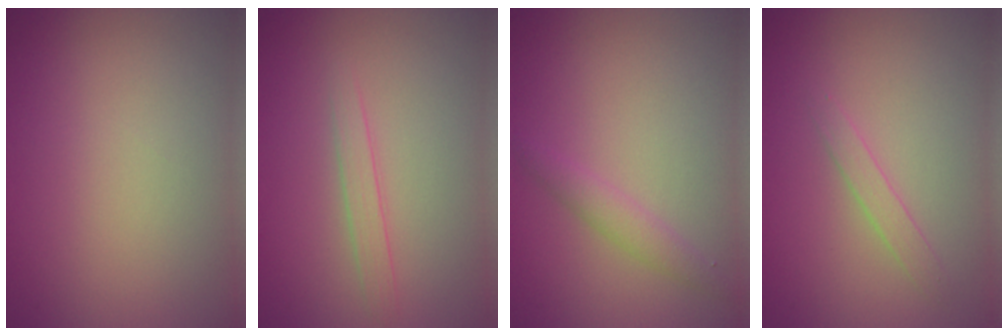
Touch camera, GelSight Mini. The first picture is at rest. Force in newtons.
{"total": 1.4, "press": 1.4, "slide": 0.1}
{"total": 1.6, "press": 1.6, "slide": 0.1}
{"total": 1.3, "press": 1.3, "slide": 0.1}